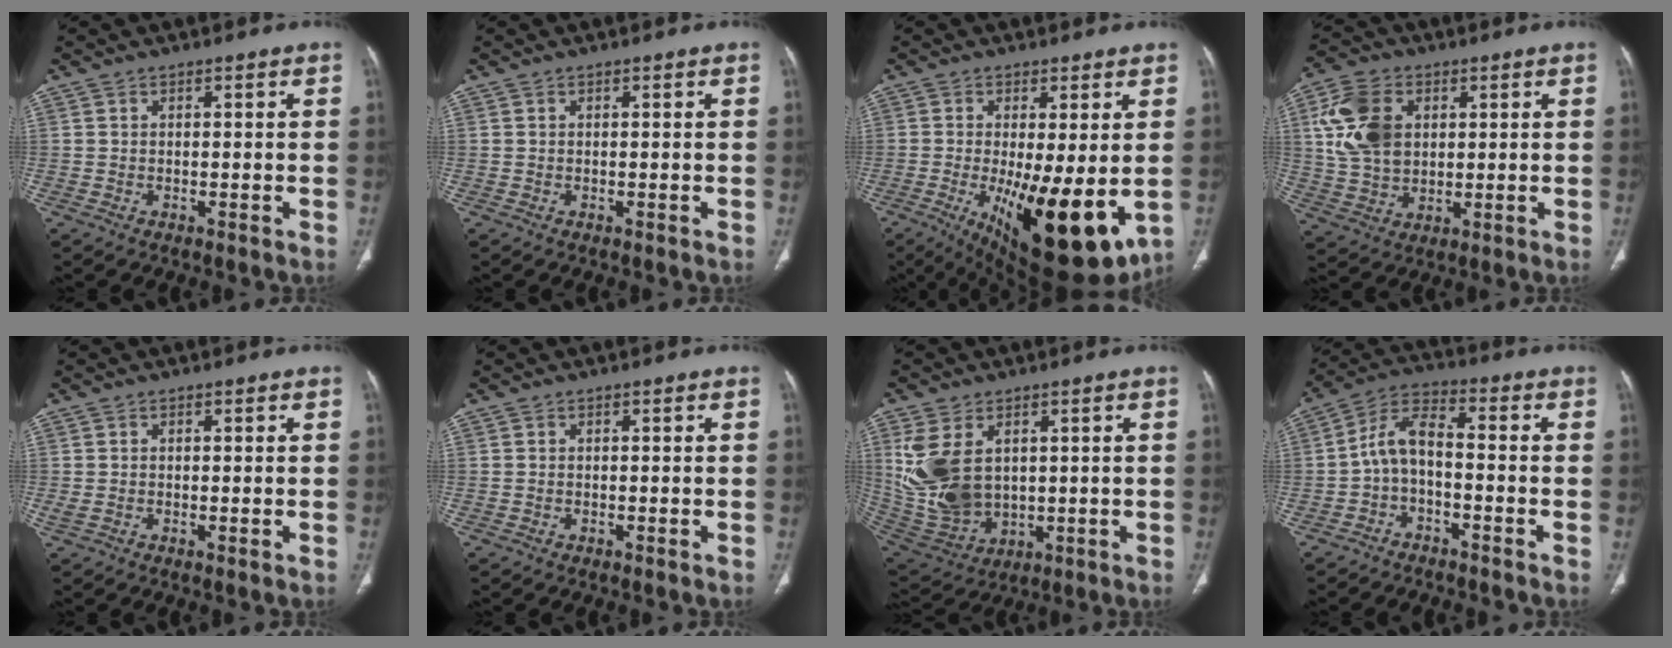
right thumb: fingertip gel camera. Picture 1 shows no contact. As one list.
[{"total": 0.0}, {"total": 18.2, "force": [-3.7, 6.3, 16.6], "torque": [-0.229, -0.034, -0.033]}, {"total": 12.9, "force": [3.2, 9.2, 8.4], "torque": [-0.151, -0.001, 0.063]}, {"total": 1.1, "force": [0.0, 0.5, 1.0], "torque": [-0.031, -0.004, 0.001]}, {"total": 0.0}, {"total": 14.4, "force": [2.9, 9.6, 10.3], "torque": [-0.208, -0.011, 0.083]}, {"total": 7.3, "force": [-2.3, 3.6, 5.9], "torque": [-0.111, 0.042, -0.055]}]